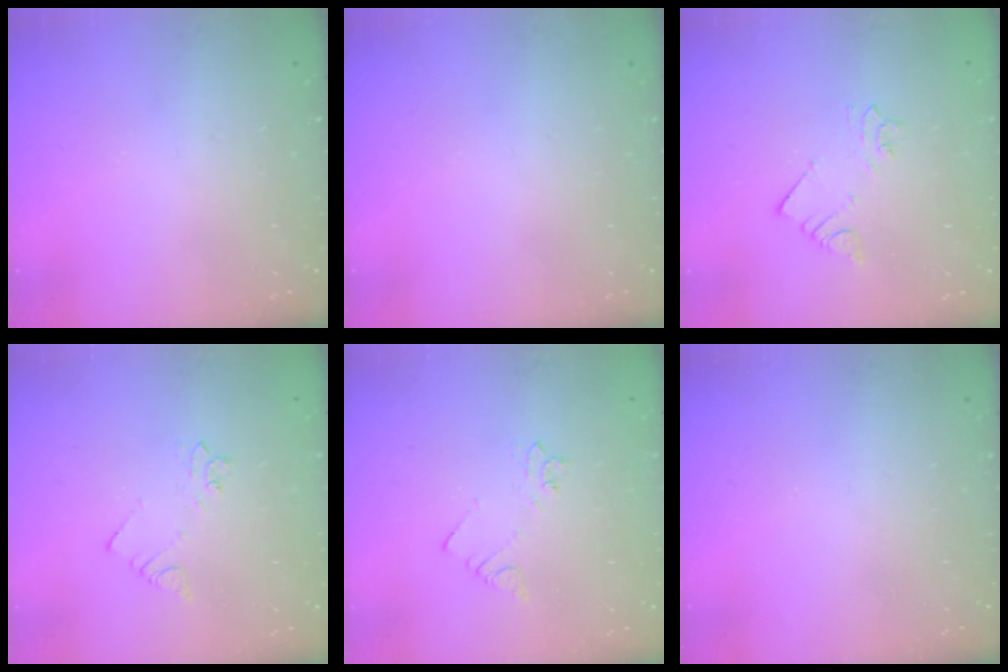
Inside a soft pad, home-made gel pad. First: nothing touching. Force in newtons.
{"total": 0.0}
{"total": 2.1, "press": 2.1, "slide": 0.0}
{"total": 2.5, "press": 2.4, "slide": 0.4}
{"total": 2.5, "press": 2.4, "slide": 0.4}
{"total": 0.0}